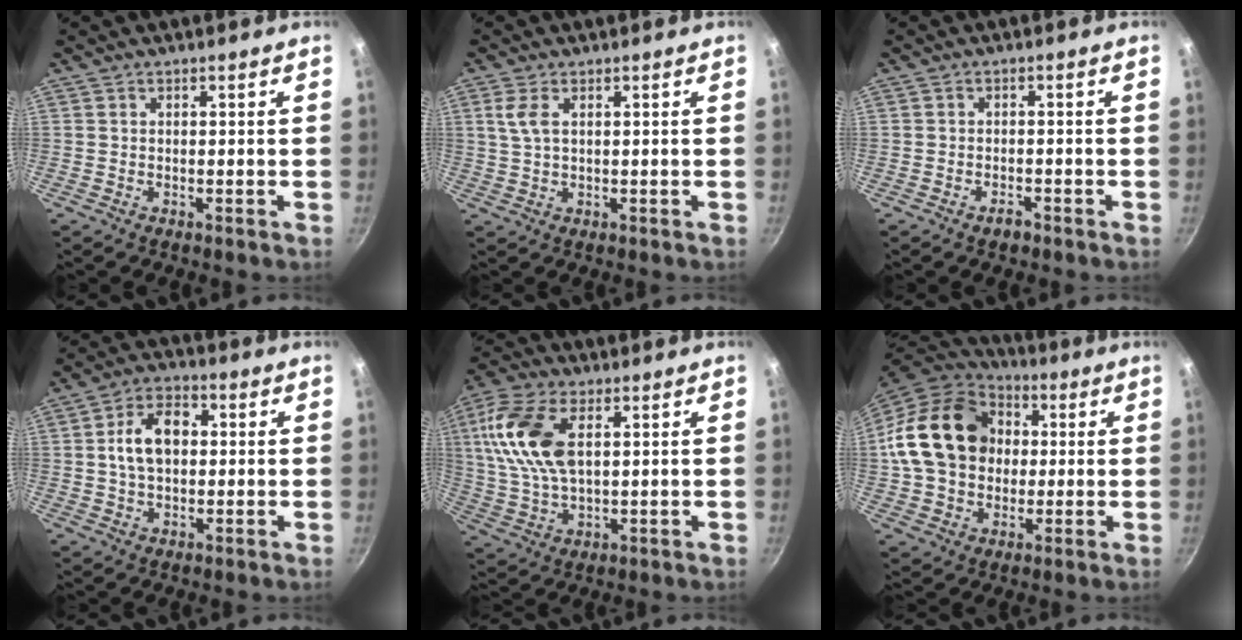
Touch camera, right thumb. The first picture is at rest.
{"total": 3.8, "force": [1.3, 1.8, 3.0], "torque": [-0.063, -0.003, 0.027]}
{"total": 2.0, "force": [-1.4, 1.1, 1.0], "torque": [-0.012, 0.016, -0.020]}
{"total": 9.5, "force": [1.1, 6.3, 7.1], "torque": [-0.103, 0.018, 0.011]}
{"total": 15.0, "force": [4.0, 8.0, 12.0], "torque": [-0.237, -0.003, 0.077]}
{"total": 20.9, "force": [2.5, 16.5, 12.6], "torque": [-0.200, 0.027, 0.042]}